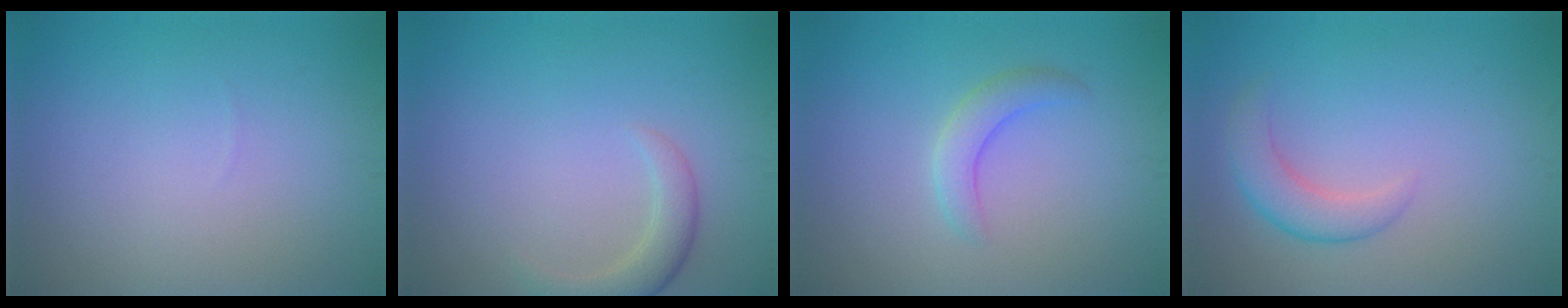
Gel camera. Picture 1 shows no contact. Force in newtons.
{"total": 2.5, "press": 2.5, "slide": 0.2}
{"total": 2.3, "press": 2.2, "slide": 0.2}
{"total": 2.7, "press": 2.7, "slide": 0.2}